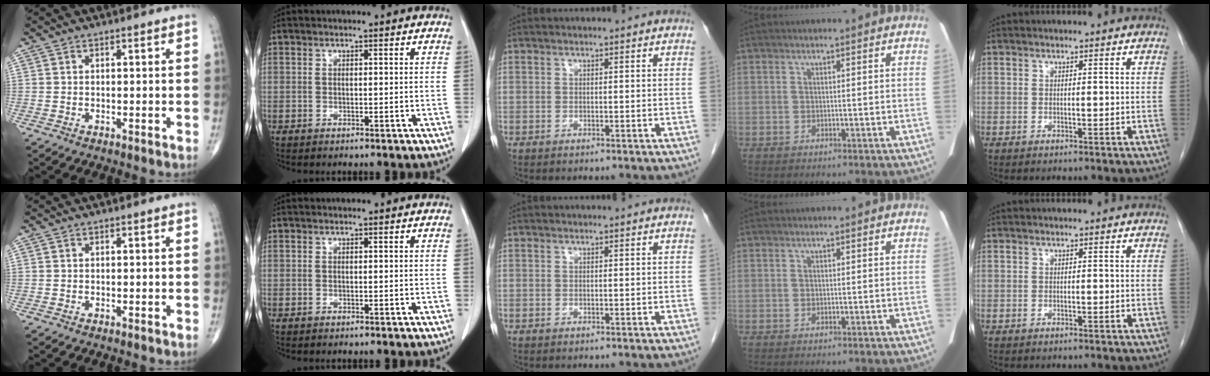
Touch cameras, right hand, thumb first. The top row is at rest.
{}